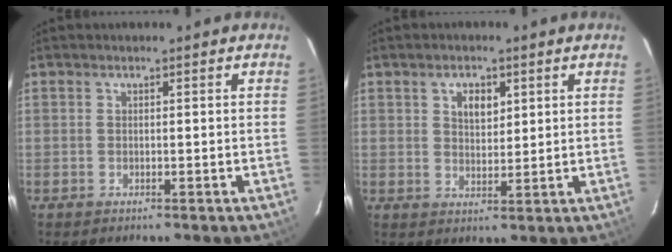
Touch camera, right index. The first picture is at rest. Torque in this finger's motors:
{"motor_torque": [-0.13, 0.08, -0.04, 0.00]}